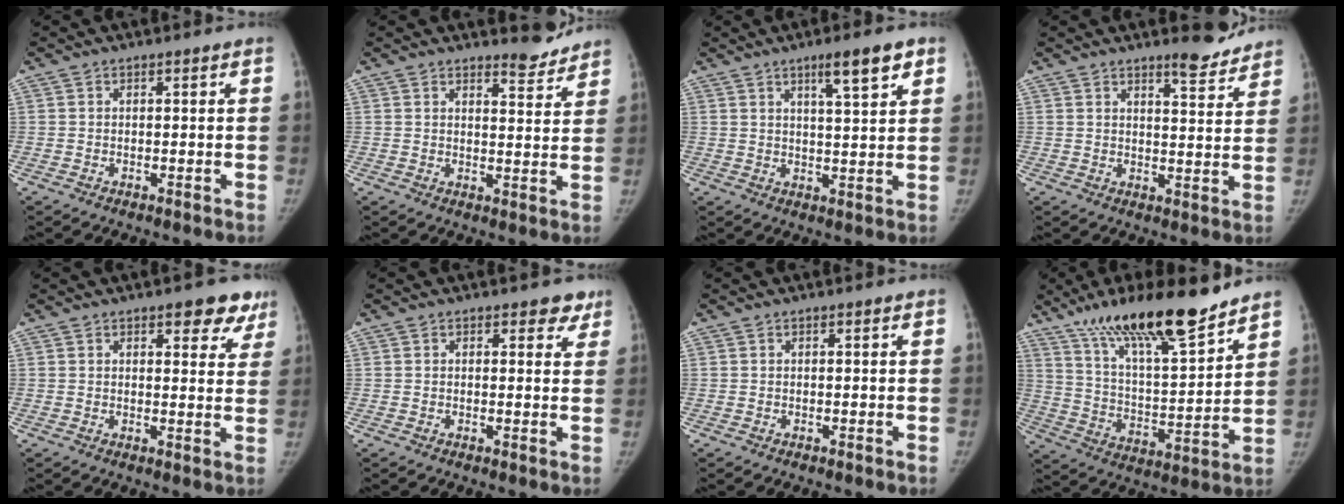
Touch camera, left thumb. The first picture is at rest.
{"total": 4.6, "force": [4.4, 0.9, 0.5], "torque": [0.008, -0.048, 0.059]}
{"total": 7.2, "force": [4.3, 1.1, 5.6], "torque": [-0.081, -0.021, 0.068]}
{"total": 6.3, "force": [5.5, 1.4, 2.7], "torque": [-0.019, -0.048, 0.076]}
{"total": 7.2, "force": [4.6, 3.3, 4.3], "torque": [-0.008, -0.019, 0.051]}
{"total": 3.1, "force": [2.2, 1.9, 1.2], "torque": [0.023, -0.009, 0.020]}
{"total": 0.0}
{"total": 20.9, "force": [15.4, 4.2, 13.4], "torque": [-0.201, -0.074, 0.271]}